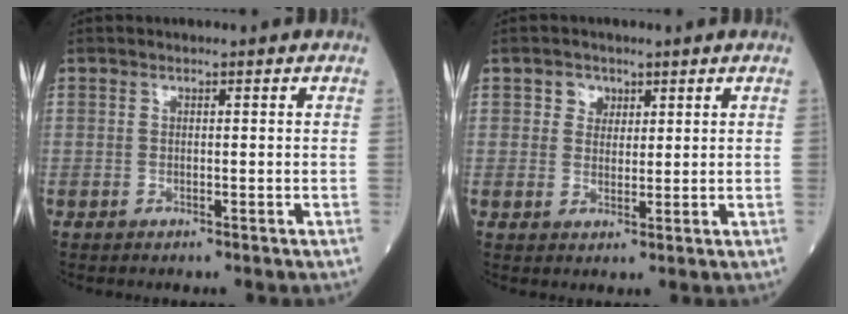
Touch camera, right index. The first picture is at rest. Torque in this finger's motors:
{"motor_torque": [0.12, 0.12, 0.03, 0.00]}